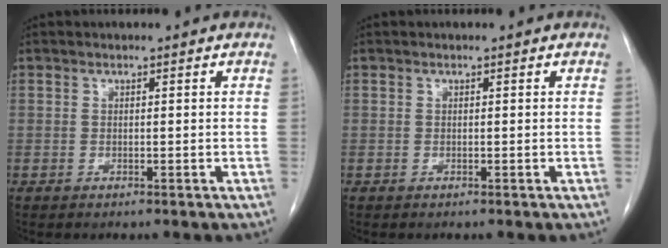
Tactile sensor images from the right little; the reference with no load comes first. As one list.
[{"total": 0.0}]